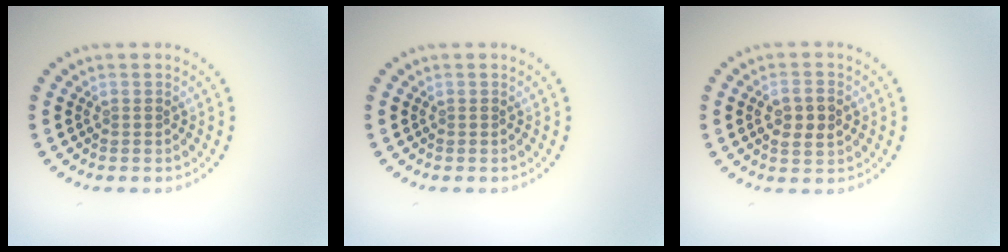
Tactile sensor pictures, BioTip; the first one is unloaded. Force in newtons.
{"total": 0.0}
{"total": 3.0, "press": 3.0, "slide": 0.2}